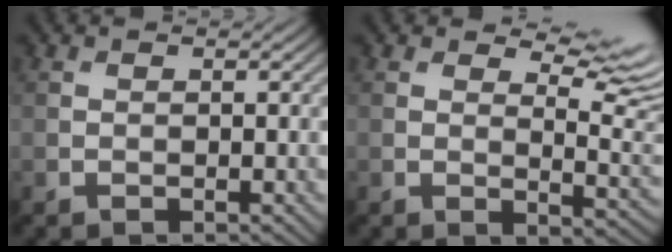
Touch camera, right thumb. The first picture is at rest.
{"total": 7.8, "force": [5.3, 2.6, 5.2], "torque": [-0.081, 0.001, 0.075]}